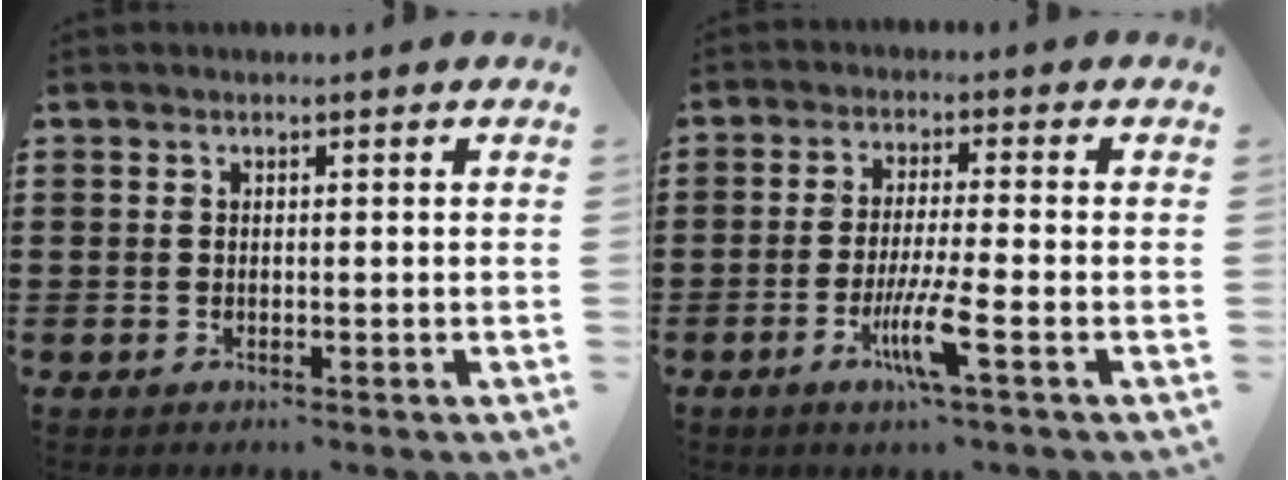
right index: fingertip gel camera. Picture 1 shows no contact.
{"total": 6.4, "force": [-2.7, 0.2, 5.8], "torque": [-0.113, -0.016, -0.051]}